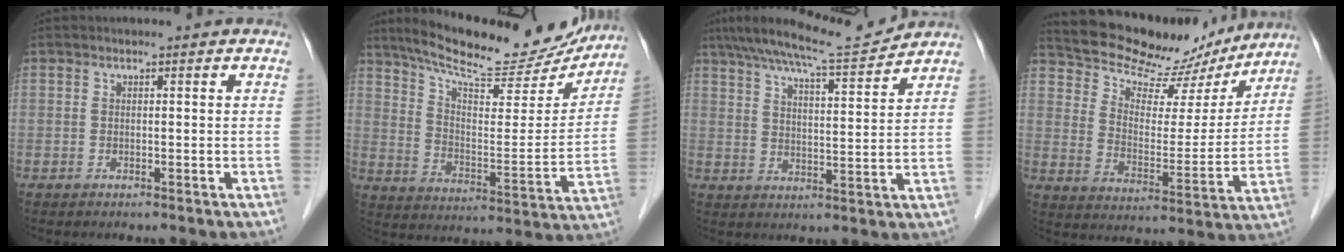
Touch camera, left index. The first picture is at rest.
{"total": 22.0, "force": [19.7, 4.4, 8.9], "torque": [-0.139, -0.017, 0.278]}
{"total": 10.4, "force": [9.7, -0.5, 3.6], "torque": [-0.064, 0.002, 0.154]}
{"total": 18.6, "force": [16.7, 6.0, 5.6], "torque": [-0.081, -0.004, 0.233]}